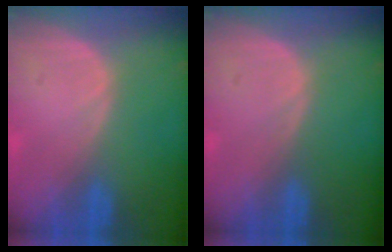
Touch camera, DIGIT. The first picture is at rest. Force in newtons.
{"total": 0.0}